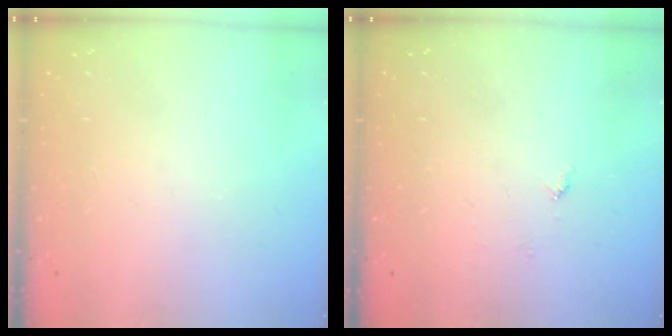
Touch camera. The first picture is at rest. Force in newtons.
{"total": 4.3, "press": 4.3, "slide": 0.5}